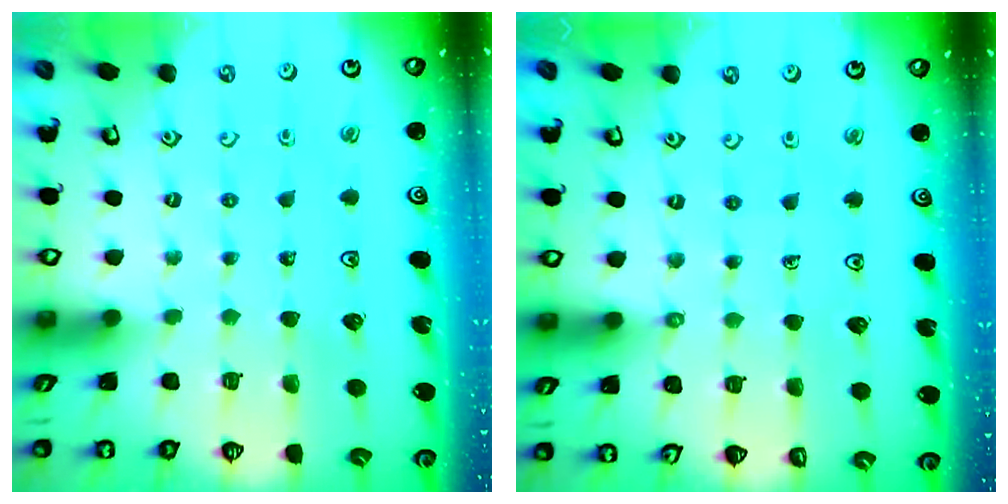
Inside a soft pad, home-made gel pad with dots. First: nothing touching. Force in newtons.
{"total": 2.7, "press": 2.7, "slide": 0.5}